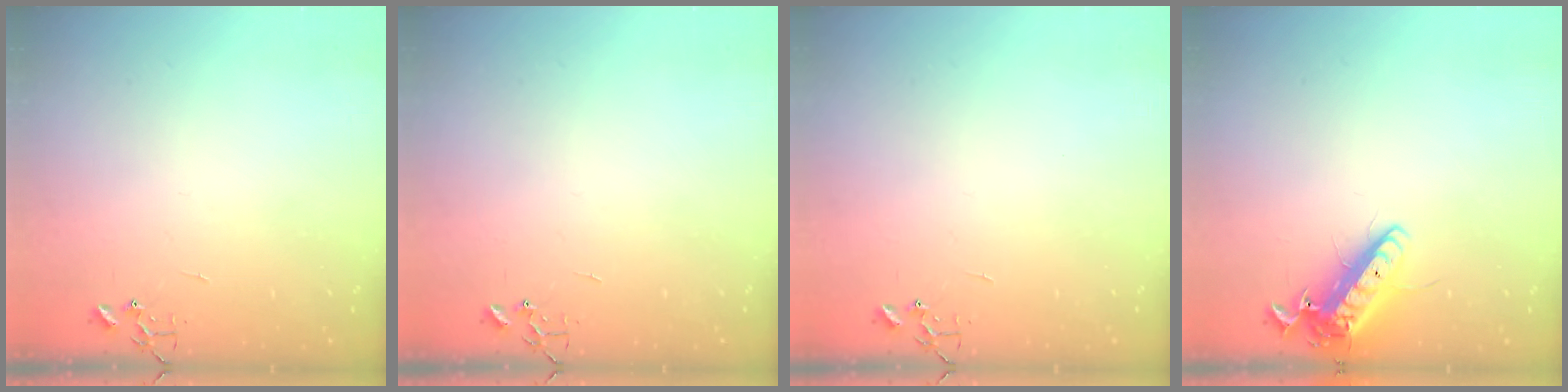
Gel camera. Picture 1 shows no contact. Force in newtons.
{"total": 0.0}
{"total": 0.0}
{"total": 14.0, "press": 13.7, "slide": 2.8}